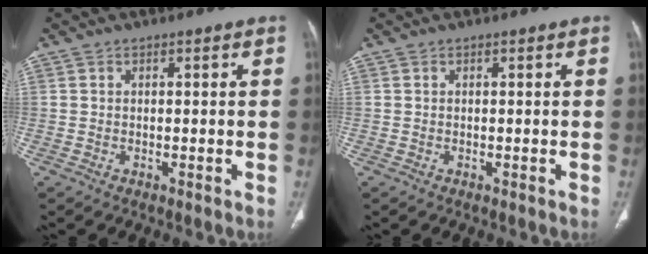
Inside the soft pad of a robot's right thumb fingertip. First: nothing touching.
{"total": 0.0}